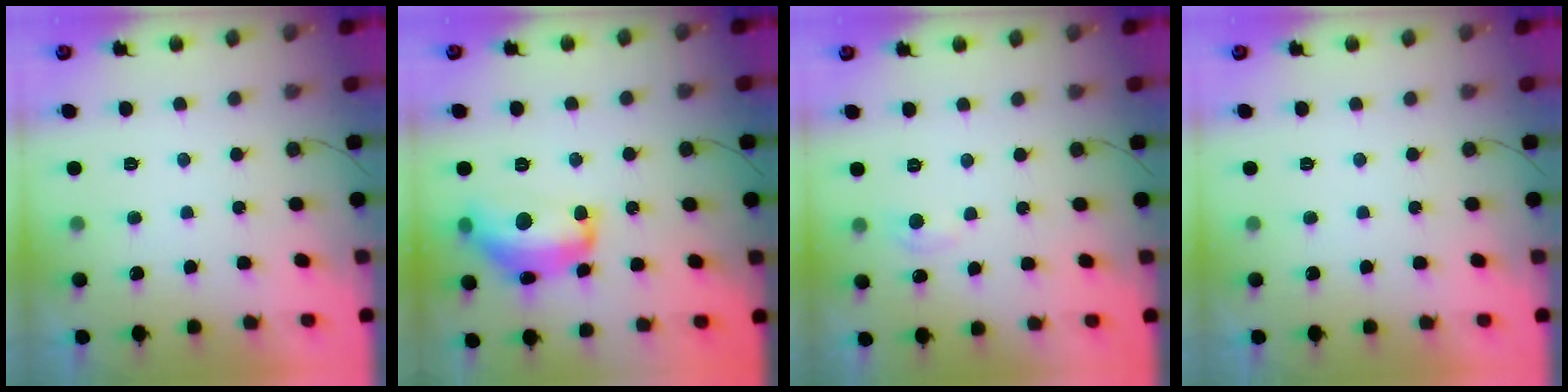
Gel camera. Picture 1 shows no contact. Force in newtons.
{"total": 15.3, "press": 15.2, "slide": 1.3}
{"total": 4.0, "press": 4.0, "slide": 0.5}
{"total": 0.0}